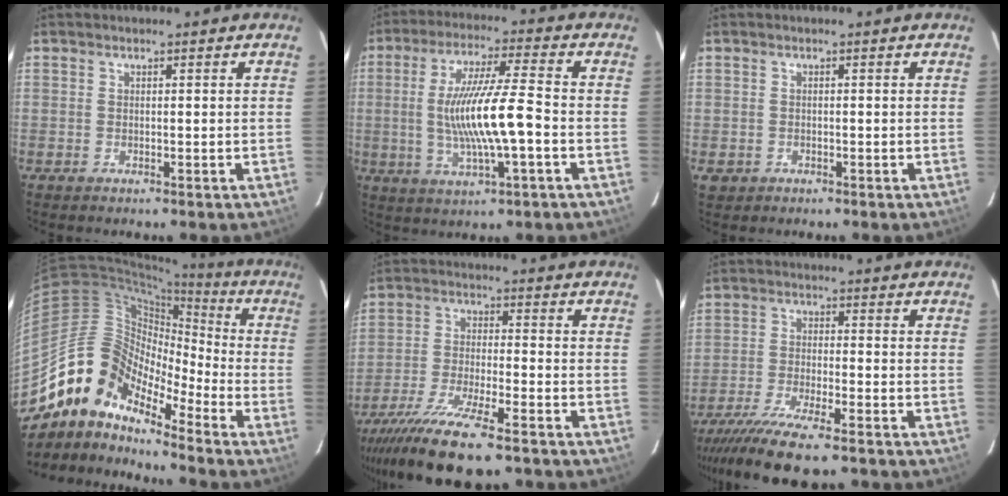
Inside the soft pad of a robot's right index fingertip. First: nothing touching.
{"total": 13.5, "force": [-2.1, 1.4, 13.2], "torque": [-0.250, -0.006, -0.032]}
{"total": 2.0, "force": [-0.7, 1.9, 0.4], "torque": [-0.008, -0.001, -0.008]}
{"total": 14.2, "force": [-11.2, 6.2, 6.1], "torque": [-0.095, 0.017, -0.236]}
{"total": 17.9, "force": [-13.9, 3.4, 10.8], "torque": [-0.221, -0.050, -0.246]}
{"total": 13.2, "force": [-10.8, 1.9, 7.4], "torque": [-0.167, -0.040, -0.190]}